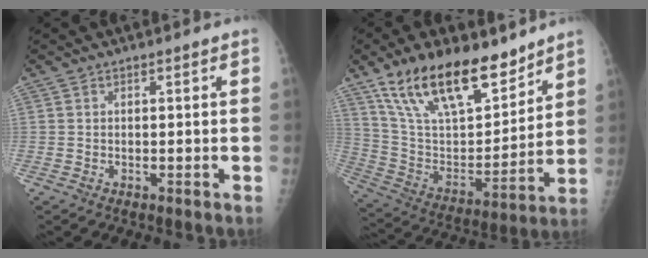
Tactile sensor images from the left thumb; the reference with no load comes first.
{"total": 23.0, "force": [15.8, 9.8, 13.5], "torque": [-0.199, -0.060, 0.288]}